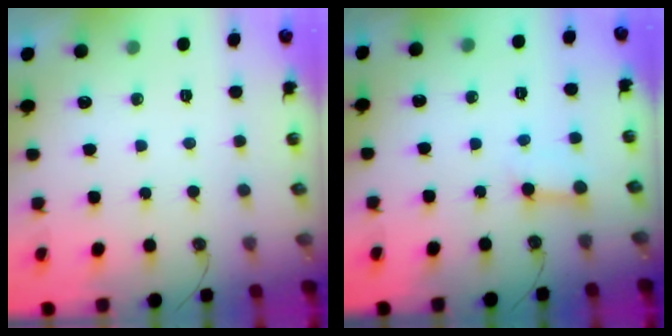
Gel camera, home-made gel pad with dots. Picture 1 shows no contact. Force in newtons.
{"total": 3.9, "press": 3.9, "slide": 0.4}